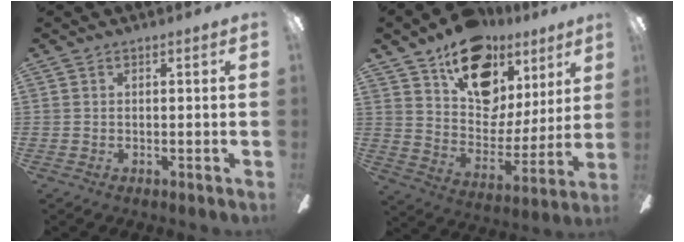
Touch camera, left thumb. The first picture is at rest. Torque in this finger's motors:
{"motor_torque": [0.48, 0.87, 1.59, -1.18, 0.12]}